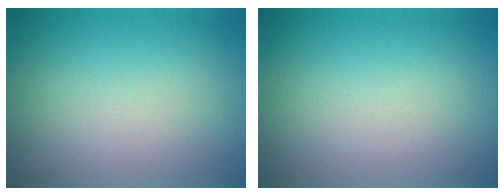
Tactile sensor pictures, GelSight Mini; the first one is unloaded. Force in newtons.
{"total": 0.0}